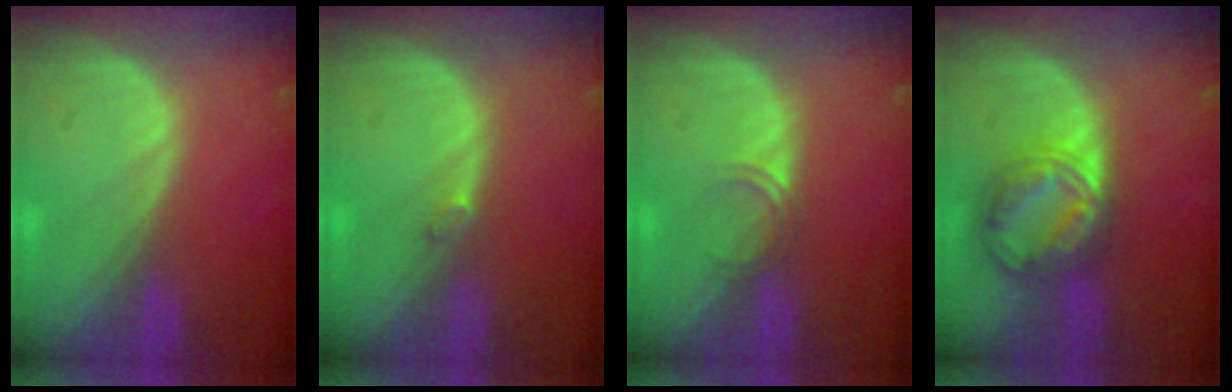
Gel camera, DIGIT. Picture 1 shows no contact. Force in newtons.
{"total": 0.8, "press": 0.8, "slide": 0.2}
{"total": 1.8, "press": 1.5, "slide": 1.1}
{"total": 7.7, "press": 7.6, "slide": 0.5}